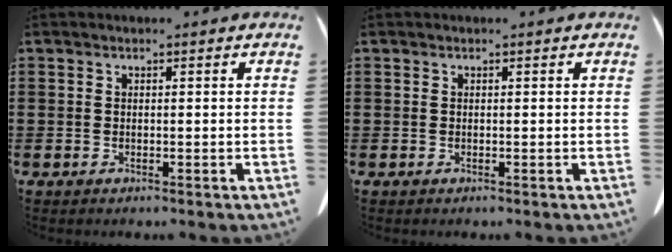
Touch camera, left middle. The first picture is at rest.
{"total": 0.0}